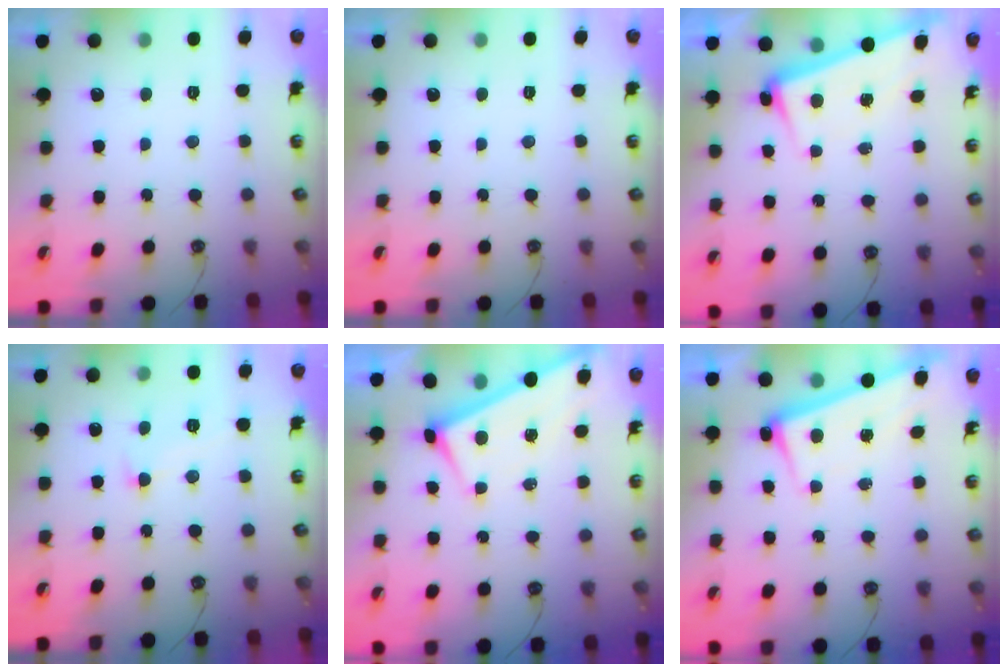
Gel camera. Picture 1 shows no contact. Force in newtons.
{"total": 0.0}
{"total": 2.3, "press": 2.2, "slide": 0.7}
{"total": 2.3, "press": 2.2, "slide": 0.8}
{"total": 1.9, "press": 1.9, "slide": 0.2}
{"total": 2.6, "press": 2.5, "slide": 0.7}